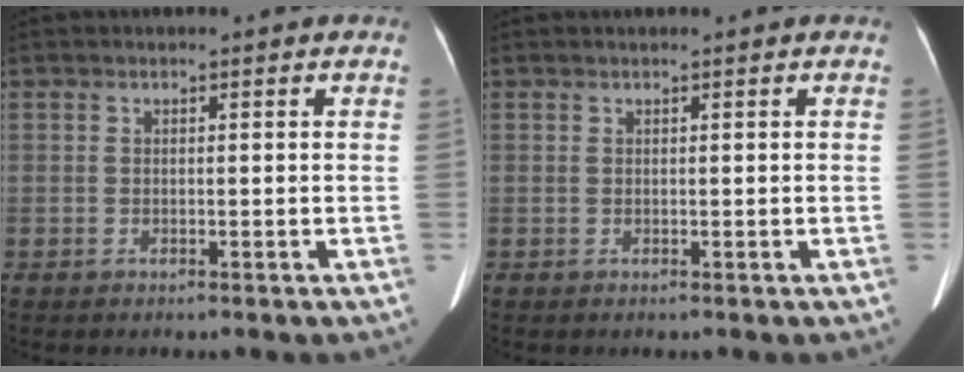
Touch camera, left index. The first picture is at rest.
{"total": 0.5, "force": [0.4, -0.1, 0.2], "torque": [-0.001, 0.009, 0.013]}